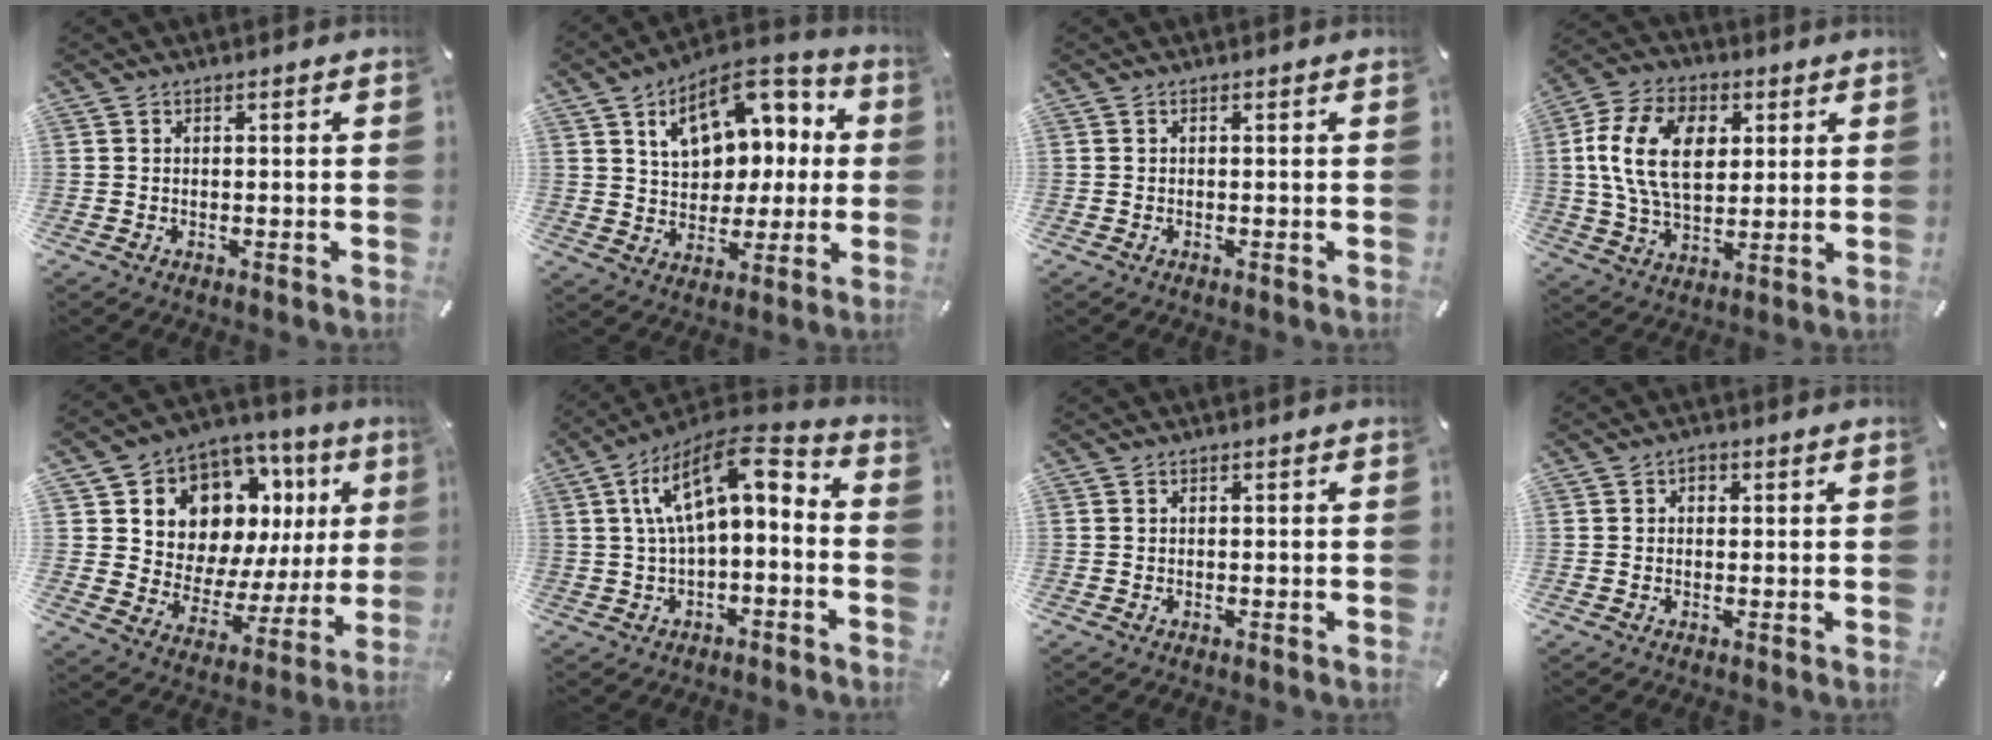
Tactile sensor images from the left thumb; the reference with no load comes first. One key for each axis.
{"total": 15.6, "fx": 6.7, "fy": 10.9, "fz": 9.0, "tx": -0.138, "ty": -0.026, "tz": 0.120}
{"total": 0.0}
{"total": 15.5, "fx": 3.3, "fy": 10.6, "fz": 10.9, "tx": -0.222, "ty": 0.012, "tz": 0.055}
{"total": 12.4, "fx": 7.9, "fy": 8.4, "fz": 4.4, "tx": -0.073, "ty": -0.084, "tz": 0.144}
{"total": 14.9, "fx": 3.7, "fy": 6.6, "fz": 12.8, "tx": -0.227, "ty": -0.010, "tz": 0.063}
{"total": 0.0}
{"total": 1.4, "fx": 0.4, "fy": 1.1, "fz": 0.8, "tx": -0.008, "ty": 0.005, "tz": 0.004}